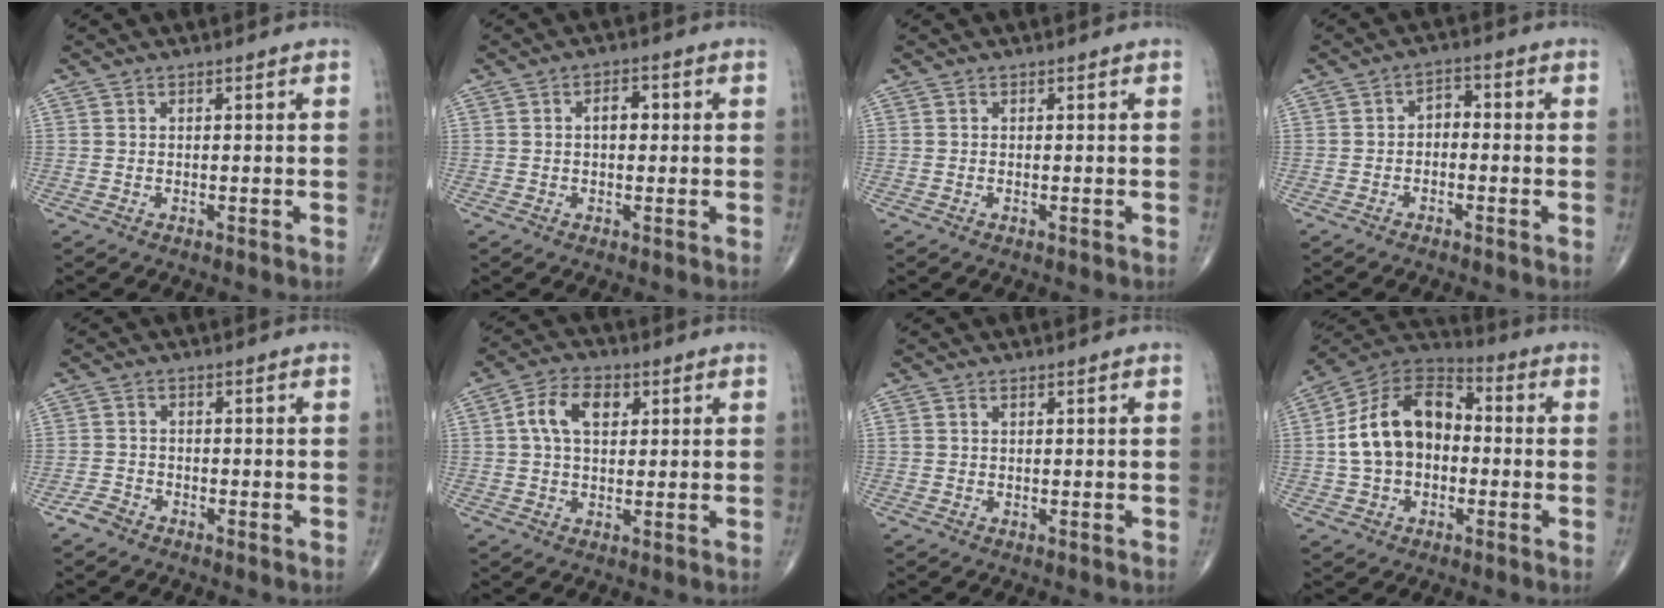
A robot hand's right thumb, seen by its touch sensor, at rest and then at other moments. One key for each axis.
{"total": 3.5, "fx": 0.4, "fy": 2.1, "fz": 2.8, "tx": -0.036, "ty": 0.011, "tz": 0.003}
{"total": 0.0}
{"total": 3.1, "fx": -0.8, "fy": 2.2, "fz": 2.1, "tx": -0.021, "ty": 0.022, "tz": -0.024}
{"total": 2.1, "fx": -1.7, "fy": 1.2, "fz": 0.6, "tx": -0.012, "ty": 0.001, "tz": -0.036}
{"total": 8.1, "fx": 2.1, "fy": 5.0, "fz": 5.9, "tx": -0.101, "ty": 0.012, "tz": 0.034}
{"total": 0.6, "fx": 0.3, "fy": 0.4, "fz": 0.3, "tx": -0.007, "ty": 0.005, "tz": 0.007}
{"total": 15.8, "fx": -0.4, "fy": 10.9, "fz": 11.3, "tx": -0.183, "ty": 0.039, "tz": -0.019}